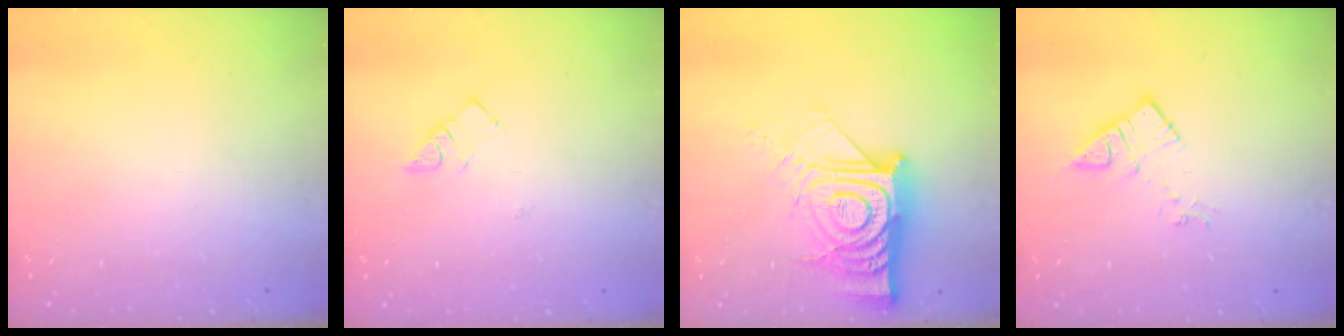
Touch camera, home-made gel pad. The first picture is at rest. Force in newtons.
{"total": 3.6, "press": 3.5, "slide": 0.5}
{"total": 17.1, "press": 17.0, "slide": 1.5}
{"total": 7.9, "press": 7.9, "slide": 0.4}